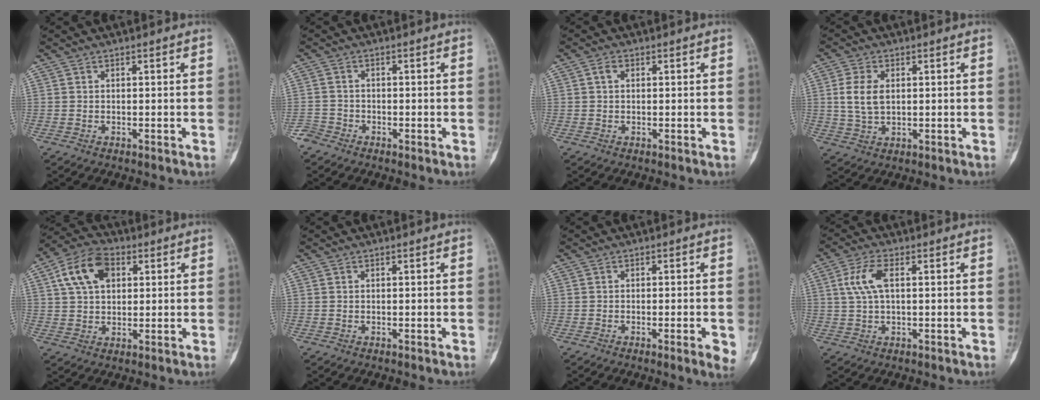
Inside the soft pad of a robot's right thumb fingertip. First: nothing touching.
{"total": 2.3, "force": [-1.8, 1.5, 0.1], "torque": [0.001, 0.003, -0.041]}
{"total": 1.6, "force": [0.4, 1.1, 1.1], "torque": [-0.017, 0.006, 0.006]}
{"total": 6.1, "force": [0.9, 3.8, 4.7], "torque": [-0.094, 0.000, 0.021]}
{"total": 10.9, "force": [3.6, 7.1, 7.4], "torque": [-0.122, 0.012, 0.057]}
{"total": 0.0}
{"total": 3.9, "force": [-1.2, 0.6, 3.7], "torque": [-0.053, -0.008, -0.015]}
{"total": 5.8, "force": [1.3, 2.7, 5.1], "torque": [-0.121, 0.012, 0.026]}